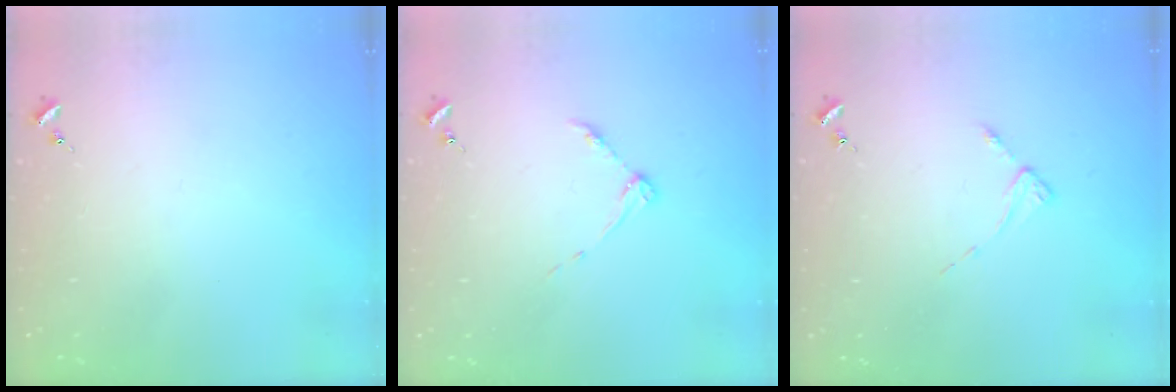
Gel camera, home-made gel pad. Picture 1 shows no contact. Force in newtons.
{"total": 4.9, "press": 4.8, "slide": 0.7}
{"total": 2.6, "press": 2.6, "slide": 0.3}